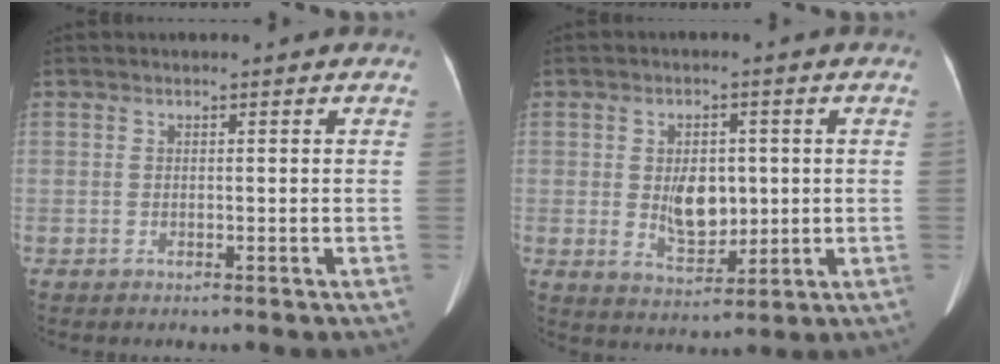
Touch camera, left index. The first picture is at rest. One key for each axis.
{"total": 6.5, "fx": 0.2, "fy": 3.8, "fz": 5.3, "tx": -0.093, "ty": 0.001, "tz": 0.016}